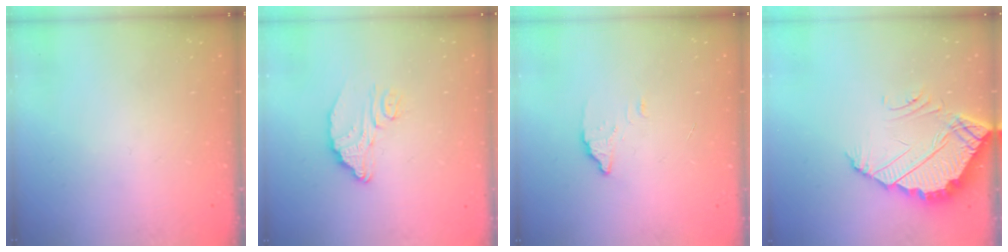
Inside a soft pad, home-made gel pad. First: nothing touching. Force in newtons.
{"total": 8.0, "press": 8.0, "slide": 0.4}
{"total": 2.7, "press": 2.7, "slide": 0.2}
{"total": 4.2, "press": 4.2, "slide": 0.2}